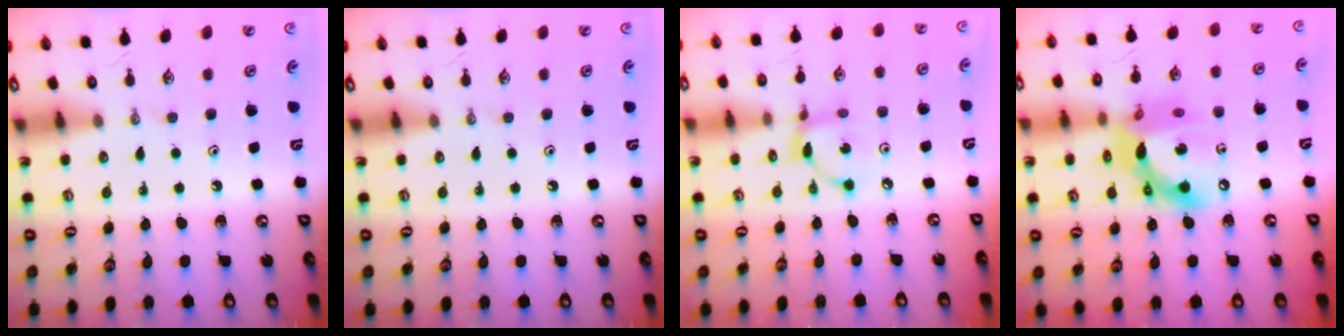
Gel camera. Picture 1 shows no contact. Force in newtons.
{"total": 0.0}
{"total": 5.9, "press": 5.9, "slide": 0.2}
{"total": 15.0, "press": 14.9, "slide": 1.2}